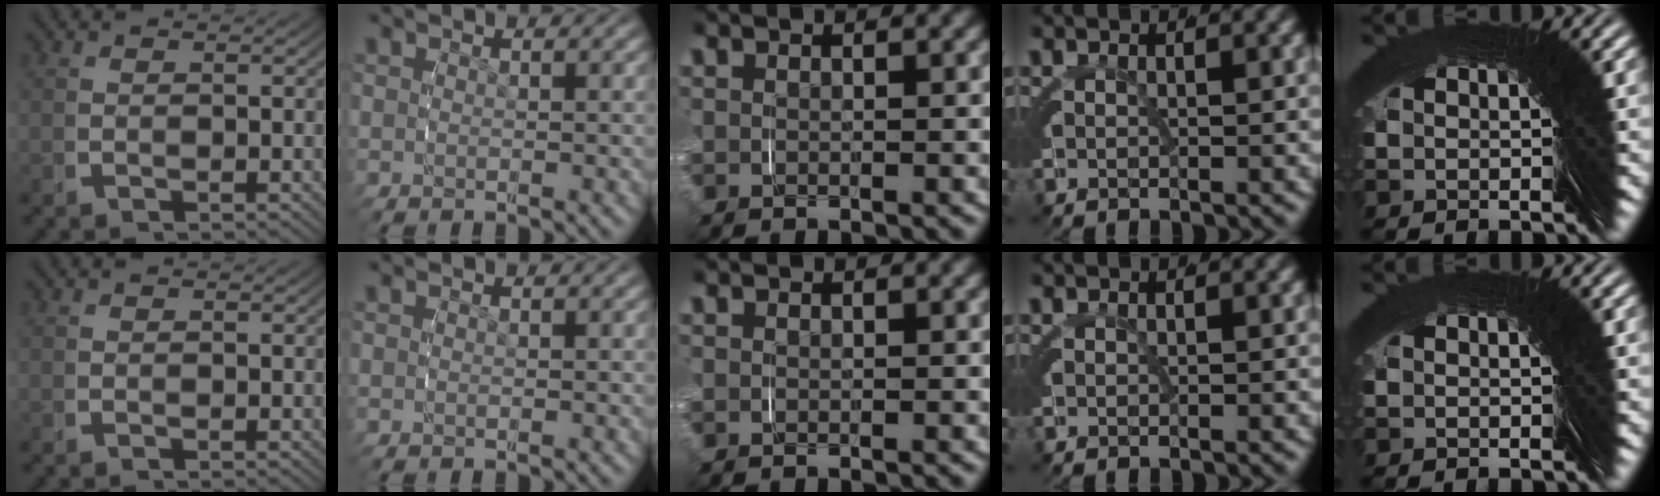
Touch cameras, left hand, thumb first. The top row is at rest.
{}